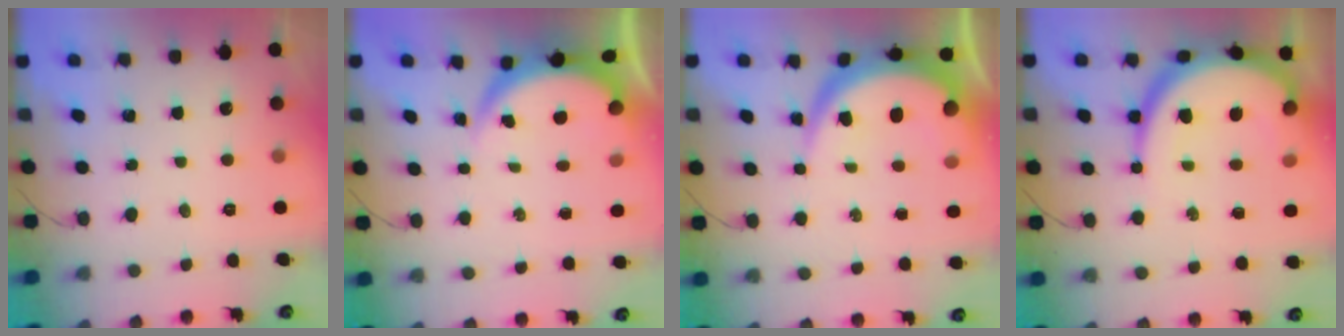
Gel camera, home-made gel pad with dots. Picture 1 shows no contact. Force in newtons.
{"total": 3.8, "press": 3.8, "slide": 0.2}
{"total": 11.4, "press": 11.3, "slide": 1.1}
{"total": 15.7, "press": 15.7, "slide": 1.6}